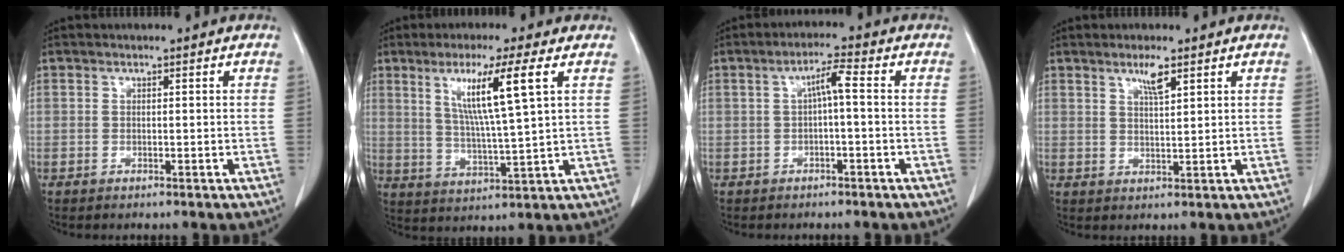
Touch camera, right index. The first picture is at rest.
{"total": 10.1, "force": [3.9, -0.9, 9.3], "torque": [-0.166, -0.007, 0.074]}
{"total": 3.4, "force": [0.3, 0.3, 3.4], "torque": [-0.059, 0.014, 0.005]}
{"total": 3.3, "force": [2.2, 0.3, 2.5], "torque": [-0.046, -0.003, 0.040]}